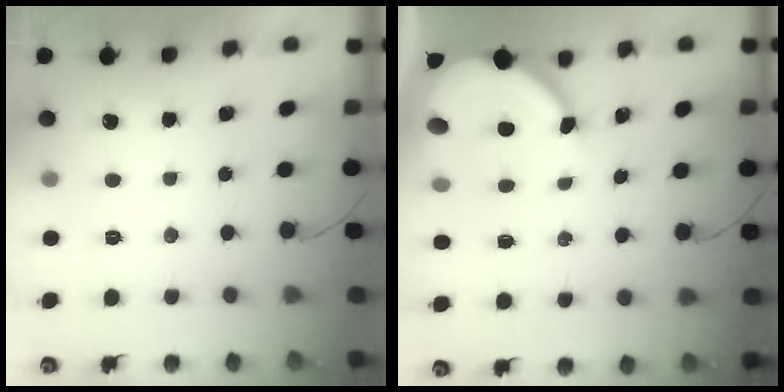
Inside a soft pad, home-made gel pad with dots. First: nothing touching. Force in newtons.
{"total": 8.7, "press": 8.6, "slide": 1.2}